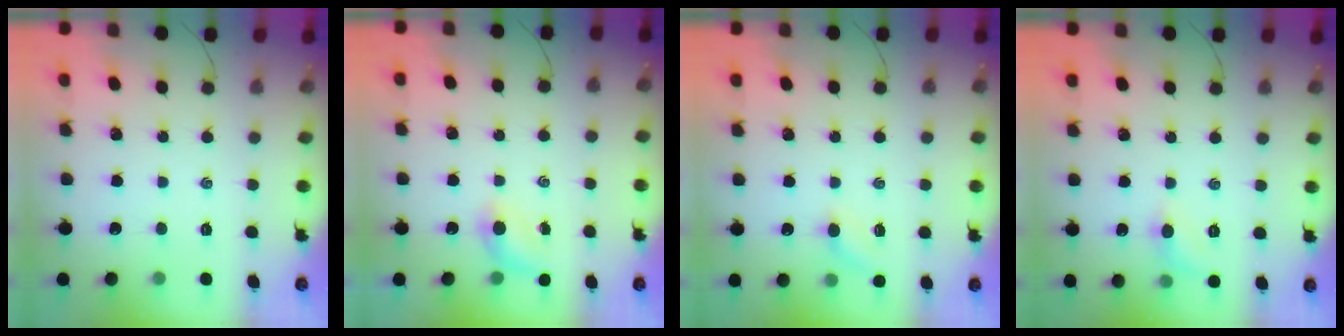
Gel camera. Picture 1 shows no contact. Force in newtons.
{"total": 4.7, "press": 4.5, "slide": 1.2}
{"total": 3.7, "press": 3.6, "slide": 0.9}
{"total": 6.4, "press": 6.3, "slide": 1.4}